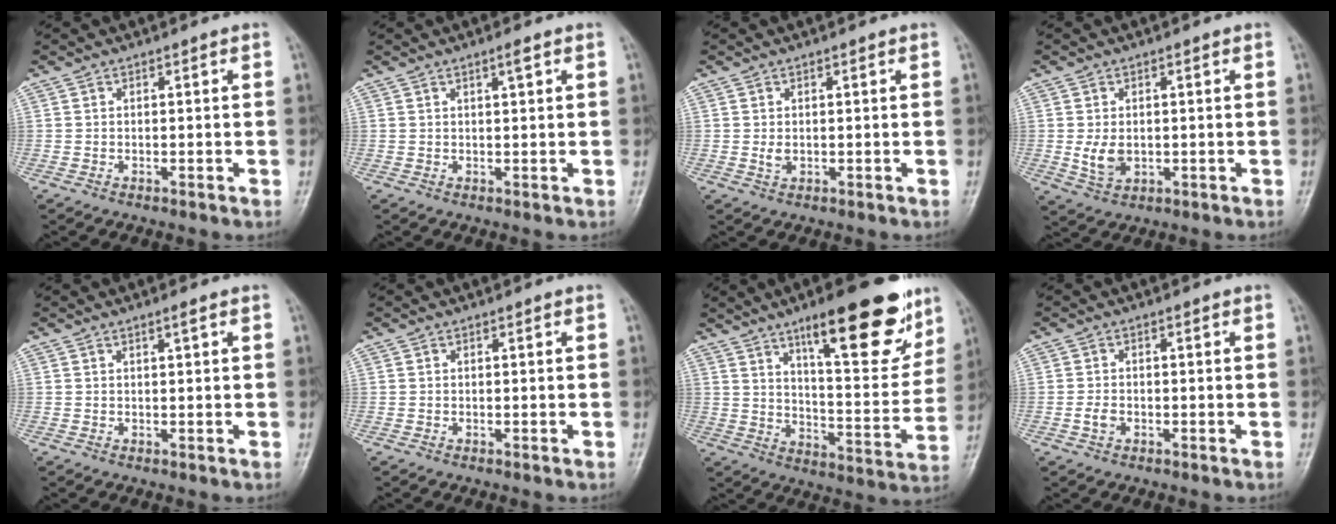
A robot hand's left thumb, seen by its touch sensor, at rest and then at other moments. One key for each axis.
{"total": 1.6, "fx": 0.9, "fy": 0.2, "fz": 1.3, "tx": -0.021, "ty": -0.003, "tz": 0.015}
{"total": 1.7, "fx": 0.3, "fy": 1.1, "fz": 1.2, "tx": -0.020, "ty": -0.004, "tz": 0.008}
{"total": 4.3, "fx": -0.1, "fy": 3.1, "fz": 3.0, "tx": -0.046, "ty": -0.009, "tz": 0.006}
{"total": 1.0, "fx": 0.6, "fy": 0.1, "fz": 0.8, "tx": -0.012, "ty": -0.002, "tz": 0.010}
{"total": 0.0}
{"total": 21.4, "fx": 13.1, "fy": 6.2, "fz": 15.7, "tx": -0.185, "ty": -0.063, "tz": 0.200}
{"total": 1.9, "fx": -0.7, "fy": 1.3, "fz": 1.1, "tx": -0.020, "ty": 0.002, "tz": -0.015}